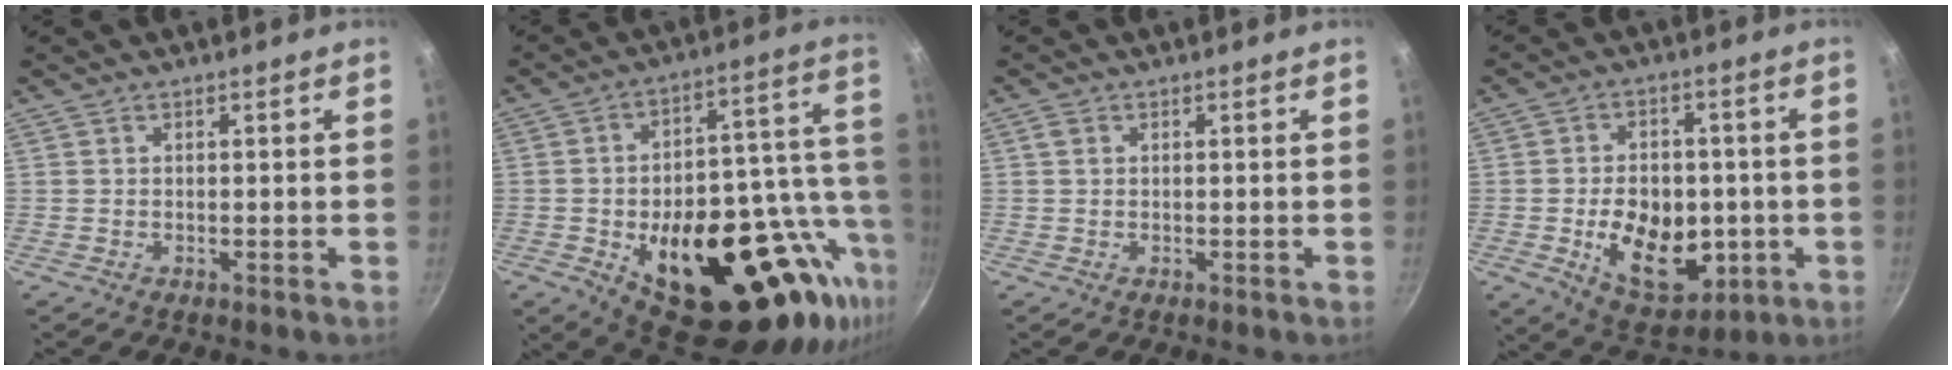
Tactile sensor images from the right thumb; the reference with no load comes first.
{"total": 33.9, "force": [-8.4, 16.4, 28.5], "torque": [-0.356, 0.011, -0.103]}
{"total": 1.3, "force": [0.3, 1.1, 0.6], "torque": [-0.009, 0.000, 0.003]}
{"total": 16.3, "force": [-2.8, 11.3, 11.5], "torque": [-0.136, 0.005, -0.025]}